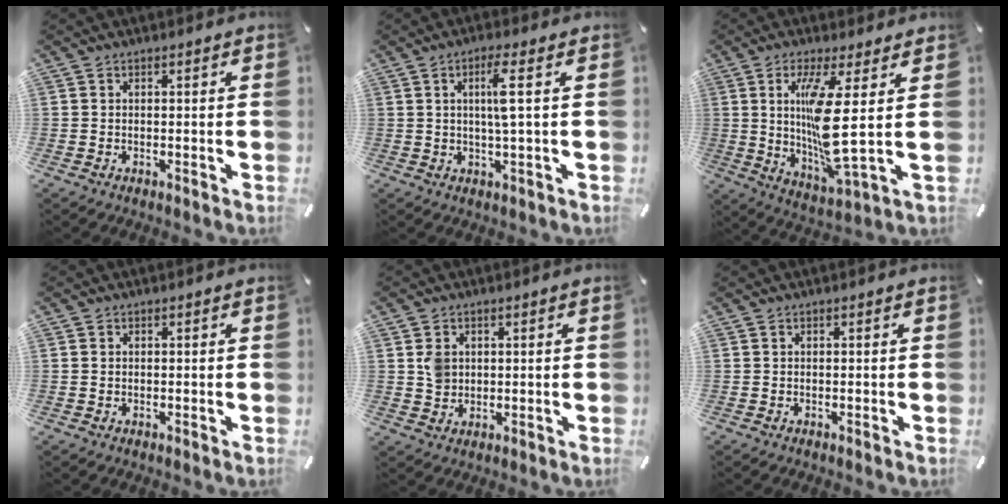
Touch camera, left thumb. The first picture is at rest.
{"total": 6.4, "force": [1.2, 0.3, 6.3], "torque": [-0.122, -0.003, 0.014]}
{"total": 14.3, "force": [2.3, 2.0, 14.0], "torque": [-0.281, -0.030, 0.027]}
{"total": 0.5, "force": [0.1, 0.5, 0.2], "torque": [-0.003, 0.004, 0.000]}
{"total": 4.7, "force": [1.1, 4.0, 2.3], "torque": [-0.049, 0.002, 0.018]}
{"total": 0.0}